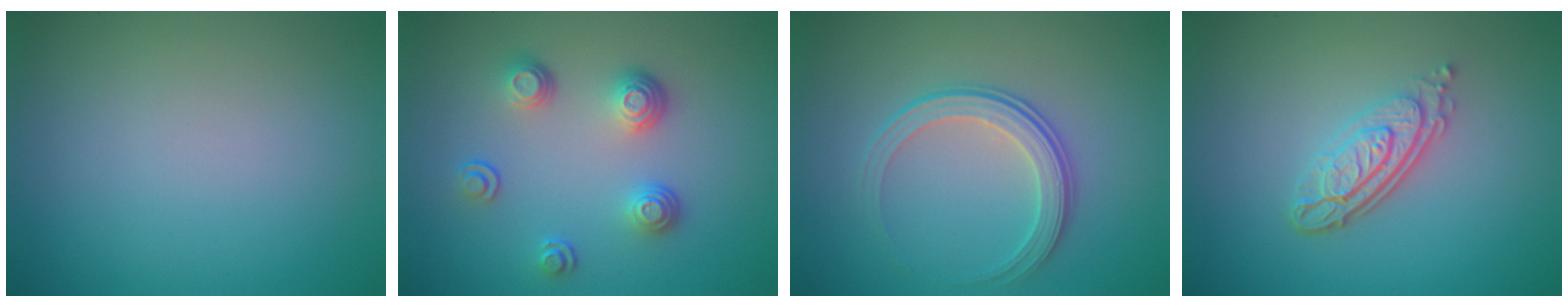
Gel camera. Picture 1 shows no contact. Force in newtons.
{"total": 3.4, "press": 2.6, "slide": 2.2}
{"total": 3.3, "press": 2.8, "slide": 1.8}
{"total": 4.3, "press": 3.0, "slide": 3.1}